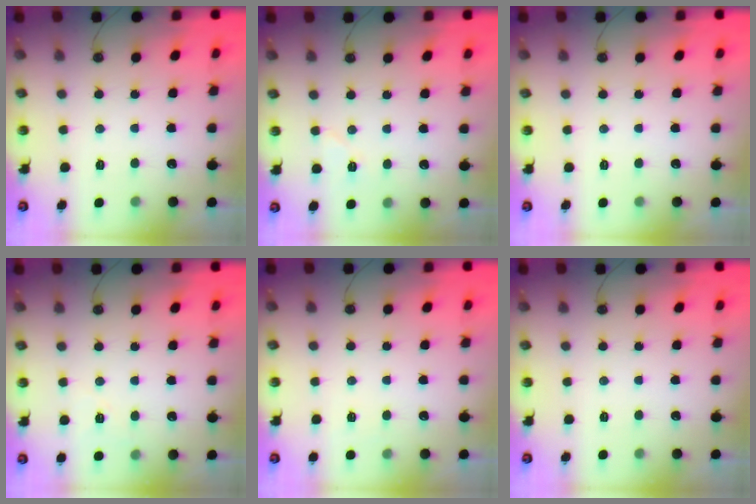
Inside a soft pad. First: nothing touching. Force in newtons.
{"total": 5.2, "press": 4.9, "slide": 1.7}
{"total": 0.0}
{"total": 5.8, "press": 5.2, "slide": 2.6}
{"total": 3.5, "press": 3.5, "slide": 0.7}
{"total": 0.0}